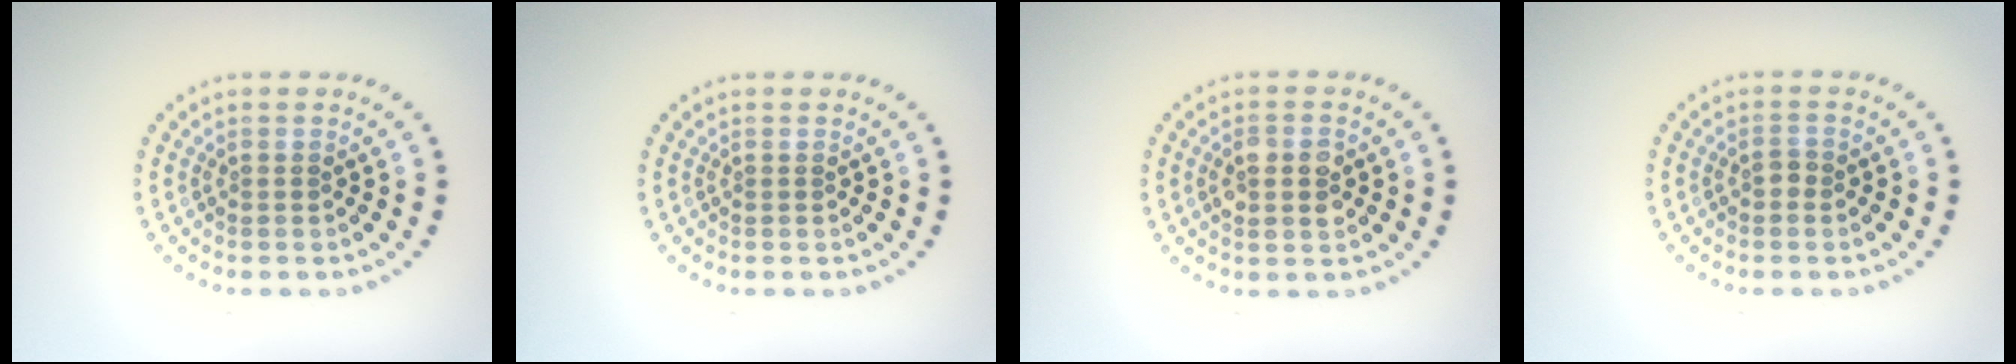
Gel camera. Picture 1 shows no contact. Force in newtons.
{"total": 0.0}
{"total": 2.8, "press": 2.8, "slide": 0.2}
{"total": 0.8, "press": 0.8, "slide": 0.3}